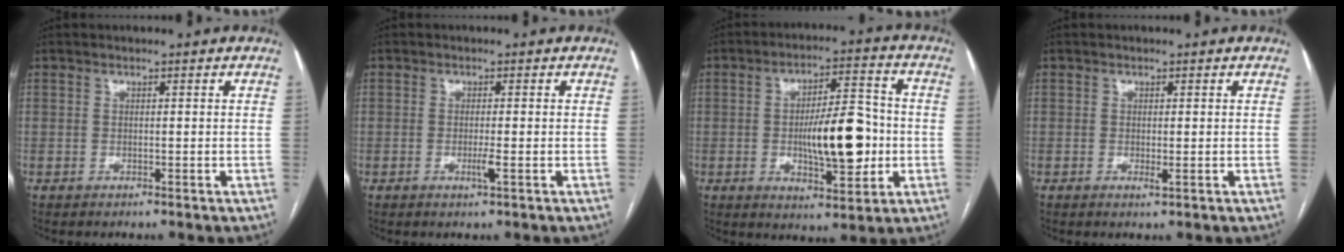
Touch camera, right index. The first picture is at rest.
{"total": 1.8, "force": [-0.6, -0.2, 1.7], "torque": [-0.034, -0.005, -0.012]}
{"total": 12.7, "force": [-1.5, 3.9, 12.0], "torque": [-0.191, 0.011, -0.019]}
{"total": 0.9, "force": [-0.2, 0.2, 0.8], "torque": [-0.010, -0.002, -0.004]}